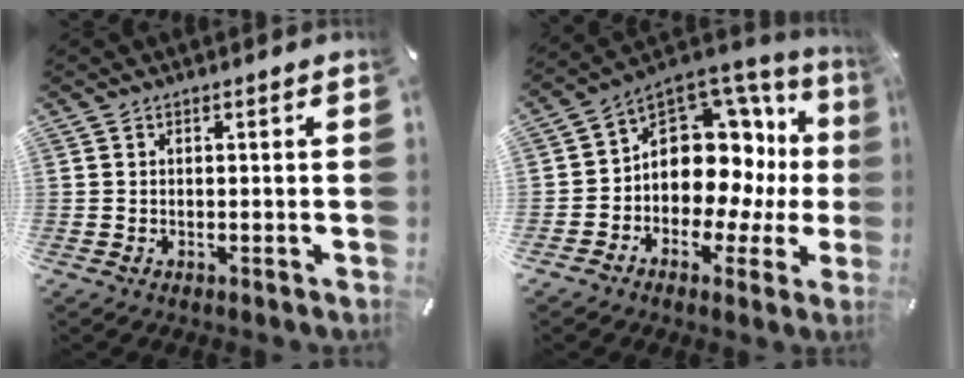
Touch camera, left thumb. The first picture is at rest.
{"total": 13.1, "force": [2.3, 10.2, 7.9], "torque": [-0.121, -0.041, 0.039]}